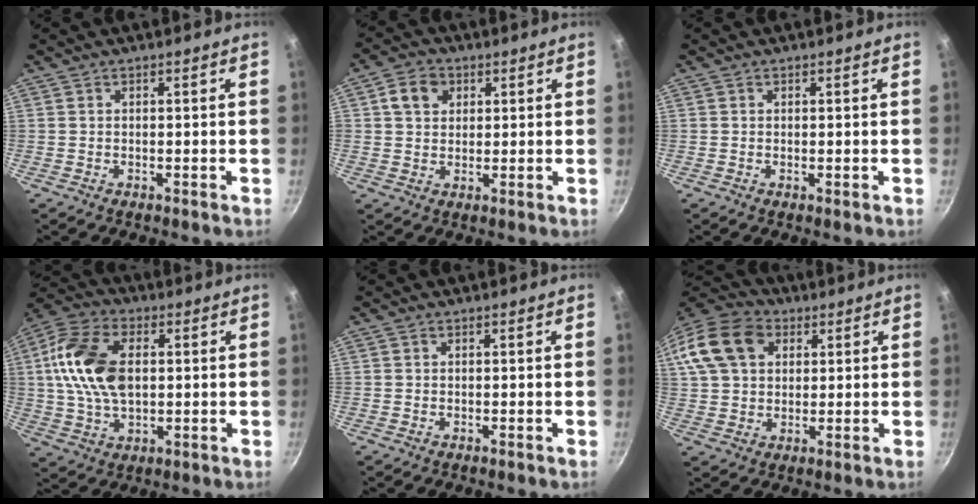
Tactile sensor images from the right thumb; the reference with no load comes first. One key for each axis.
{"total": 5.8, "fx": 2.1, "fy": 4.7, "fz": 2.8, "tx": -0.031, "ty": 0.003, "tz": 0.030}
{"total": 0.0}
{"total": 15.8, "fx": 2.0, "fy": 9.8, "fz": 12.2, "tx": -0.215, "ty": 0.013, "tz": 0.027}
{"total": 0.0}
{"total": 16.6, "fx": 5.5, "fy": 12.4, "fz": 9.7, "tx": -0.186, "ty": 0.022, "tz": 0.088}